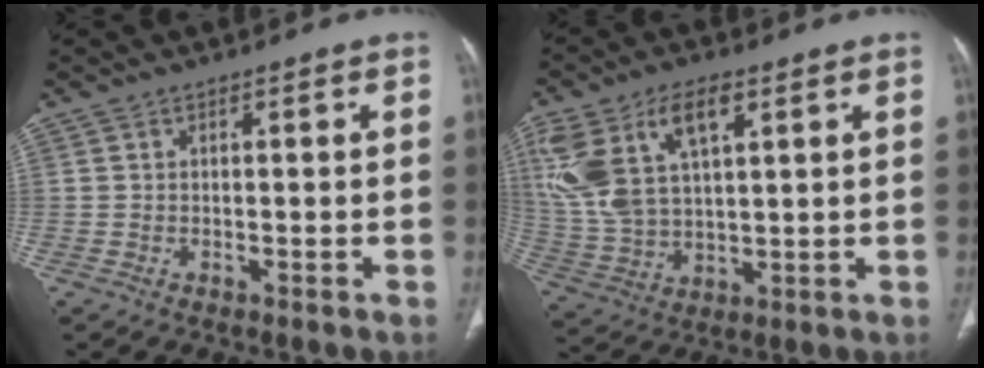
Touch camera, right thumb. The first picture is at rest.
{"total": 17.1, "force": [7.0, 8.9, 12.8], "torque": [-0.270, -0.004, 0.142]}